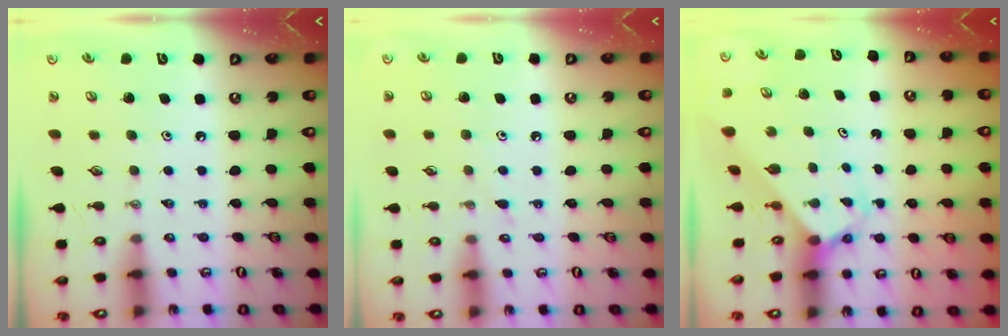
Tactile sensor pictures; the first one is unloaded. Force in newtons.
{"total": 2.7, "press": 2.7, "slide": 0.3}
{"total": 2.4, "press": 2.4, "slide": 0.2}